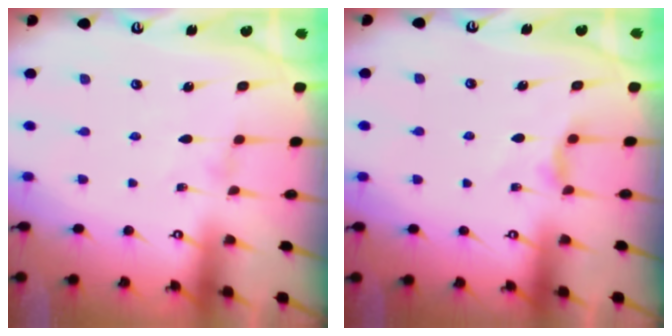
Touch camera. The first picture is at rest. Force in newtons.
{"total": 5.2, "press": 5.1, "slide": 0.6}